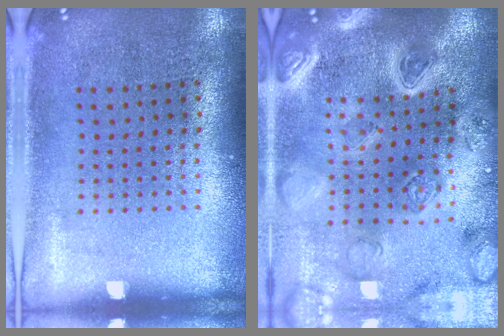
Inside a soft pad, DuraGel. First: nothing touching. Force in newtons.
{"total": 4.5, "press": 4.0, "slide": 2.2}